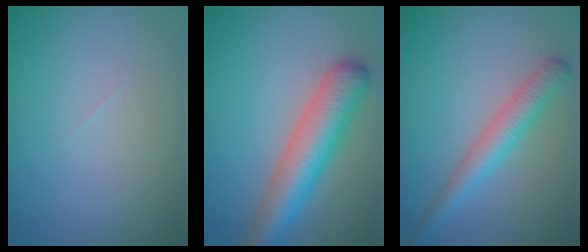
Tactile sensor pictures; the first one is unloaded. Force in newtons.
{"total": 6.7, "press": 6.7, "slide": 0.2}
{"total": 3.5, "press": 3.5, "slide": 0.1}